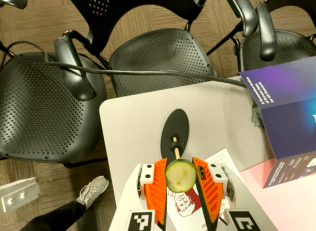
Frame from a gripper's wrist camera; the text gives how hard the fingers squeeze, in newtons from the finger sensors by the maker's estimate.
{"total": 14.5, "left": 14.9, "right": 14.1}